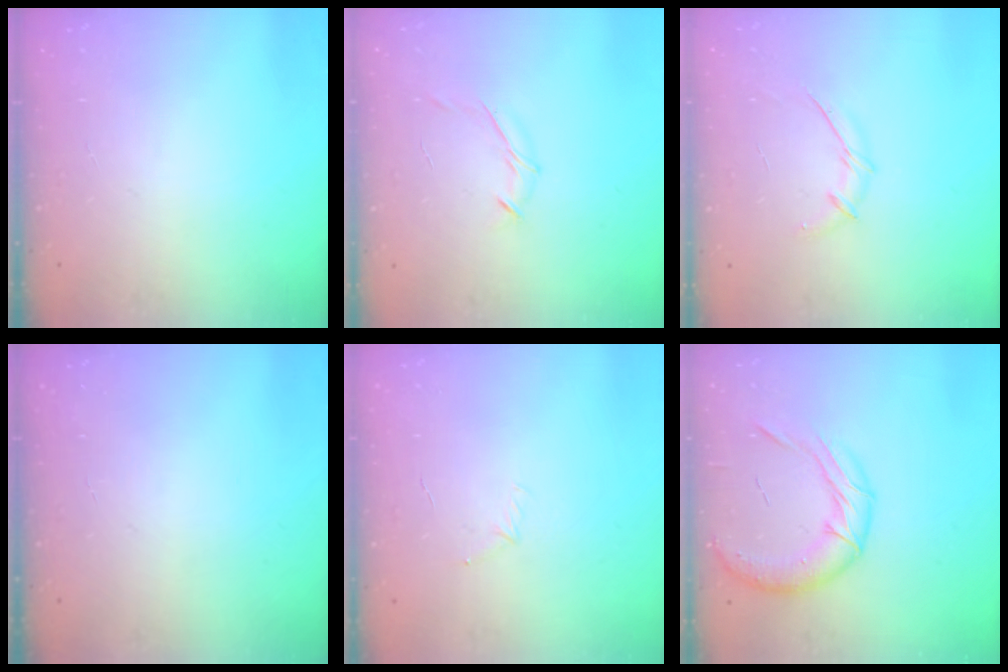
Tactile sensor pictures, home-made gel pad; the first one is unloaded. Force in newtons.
{"total": 6.7, "press": 6.6, "slide": 1.2}
{"total": 5.9, "press": 5.7, "slide": 1.3}
{"total": 0.0}
{"total": 4.2, "press": 4.0, "slide": 1.1}
{"total": 16.1, "press": 15.9, "slide": 2.5}